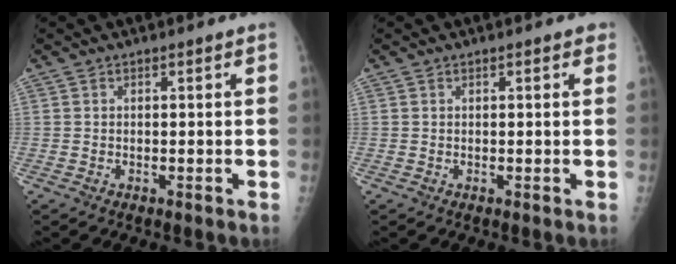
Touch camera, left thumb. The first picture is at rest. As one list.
[{"total": 1.0, "force": [0.6, 0.4, 0.7], "torque": [-0.006, 0.000, 0.003]}]